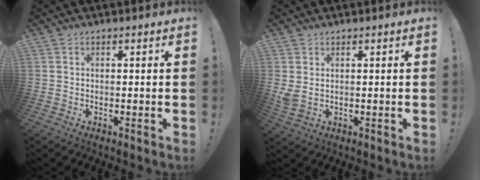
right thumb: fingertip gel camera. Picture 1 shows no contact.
{"total": 3.0, "force": [1.2, 1.5, 2.3], "torque": [-0.030, -0.009, 0.023]}